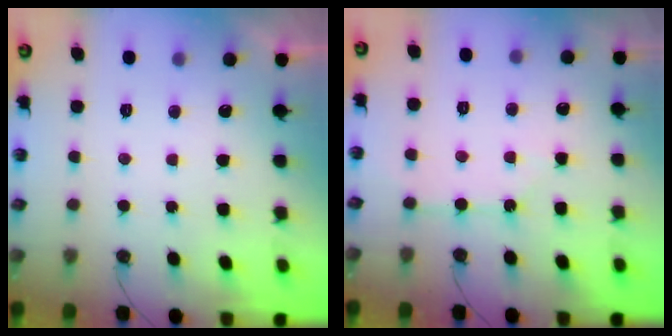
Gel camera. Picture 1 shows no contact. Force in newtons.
{"total": 3.6, "press": 3.5, "slide": 0.2}